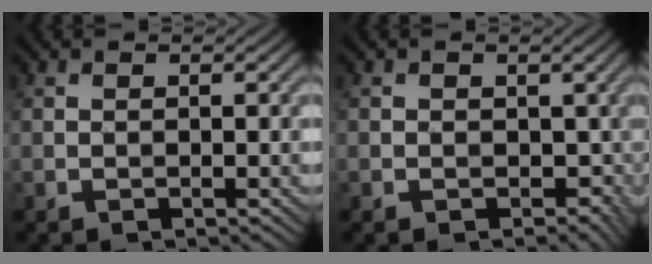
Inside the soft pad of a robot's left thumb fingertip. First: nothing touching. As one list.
[{"total": 2.5, "force": [-0.2, 2.4, 0.7], "torque": [-0.007, -0.011, -0.003]}]